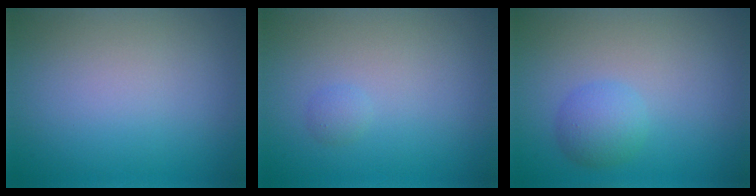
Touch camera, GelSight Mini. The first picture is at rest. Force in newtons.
{"total": 0.8, "press": 0.8, "slide": 0.0}
{"total": 2.5, "press": 2.5, "slide": 0.2}